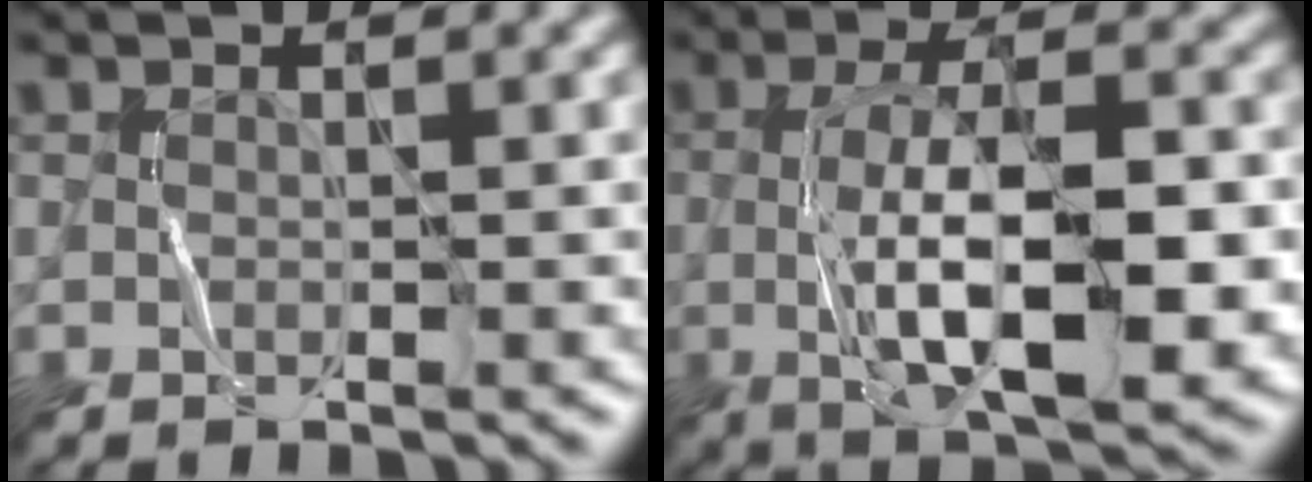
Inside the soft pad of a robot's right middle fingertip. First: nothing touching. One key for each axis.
{"total": 10.4, "fx": -1.9, "fy": 3.6, "fz": 9.6, "tx": -0.160, "ty": -0.002, "tz": -0.030}